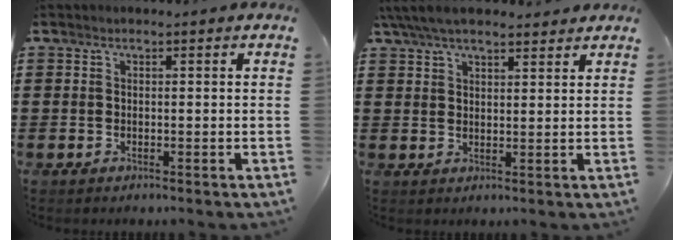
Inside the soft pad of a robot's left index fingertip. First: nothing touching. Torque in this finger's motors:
{"motor_torque": [1.47, -0.67, -0.01, -0.06]}